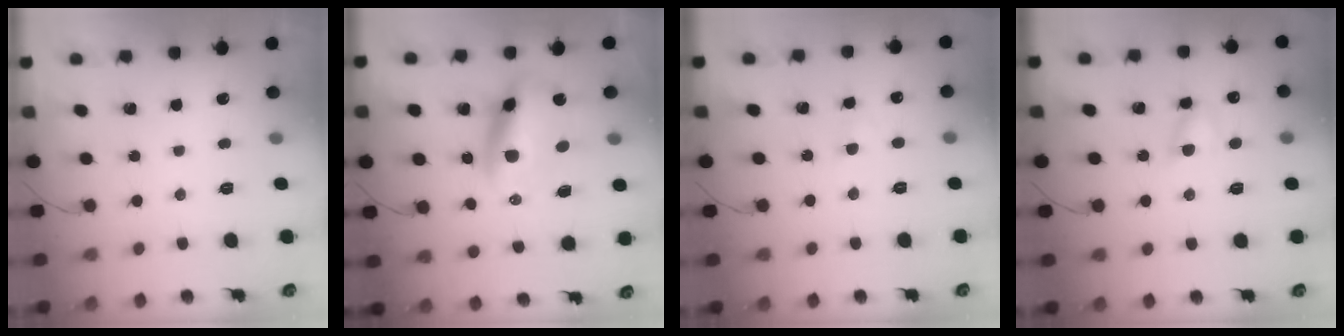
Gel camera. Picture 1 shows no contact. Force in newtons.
{"total": 11.5, "press": 11.2, "slide": 2.9}
{"total": 1.8, "press": 1.6, "slide": 0.9}
{"total": 5.6, "press": 5.4, "slide": 1.5}